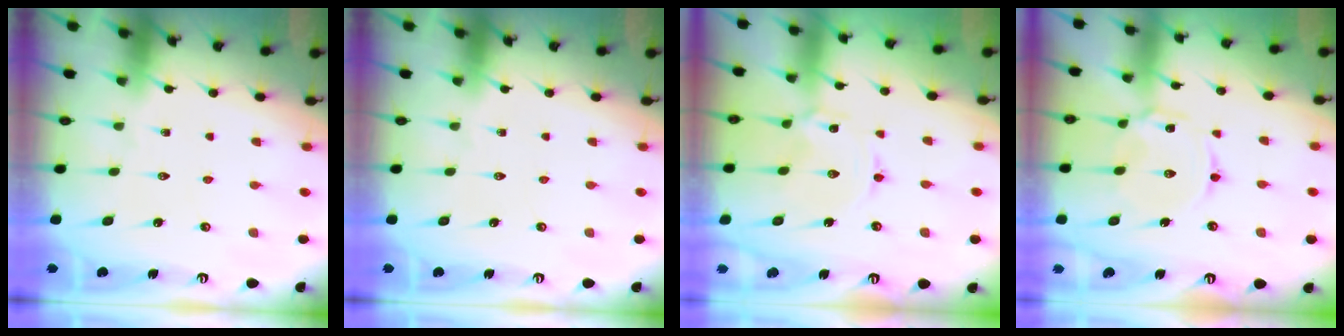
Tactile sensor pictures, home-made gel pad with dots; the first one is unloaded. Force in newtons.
{"total": 0.0}
{"total": 1.7, "press": 1.7, "slide": 0.3}
{"total": 4.9, "press": 4.9, "slide": 0.4}